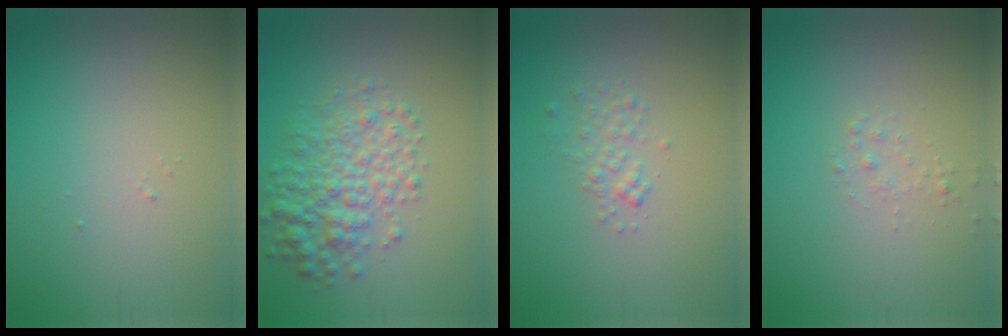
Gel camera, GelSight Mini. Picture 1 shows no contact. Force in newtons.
{"total": 4.8, "press": 4.8, "slide": 0.1}
{"total": 1.5, "press": 1.5, "slide": 0.1}
{"total": 0.8, "press": 0.8, "slide": 0.0}